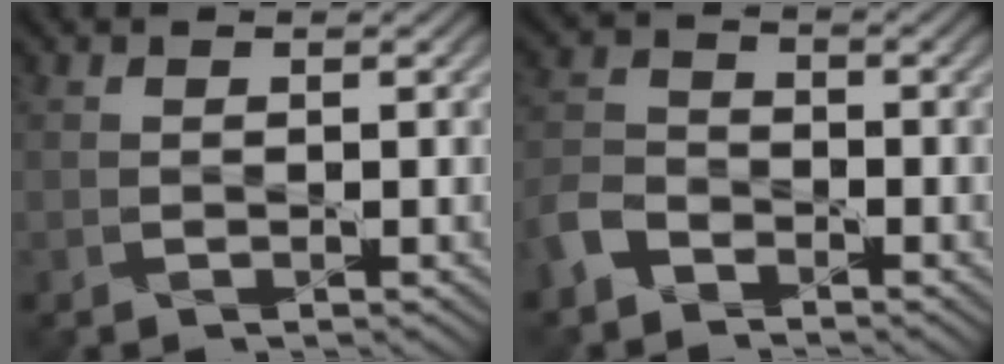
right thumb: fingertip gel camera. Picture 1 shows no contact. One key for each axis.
{"total": 5.0, "fx": -3.7, "fy": 2.7, "fz": 1.8, "tx": -0.053, "ty": -0.002, "tz": -0.090}